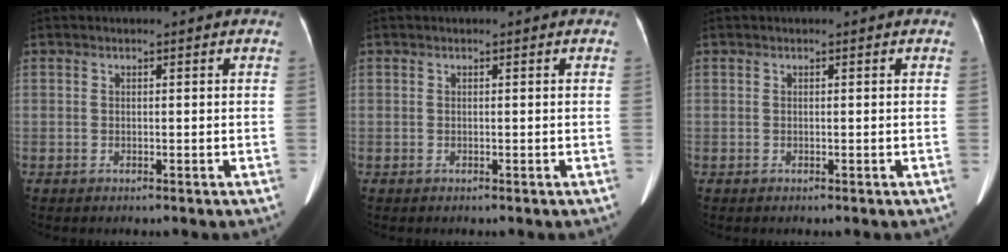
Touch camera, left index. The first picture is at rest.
{"total": 0.0}
{"total": 0.0}